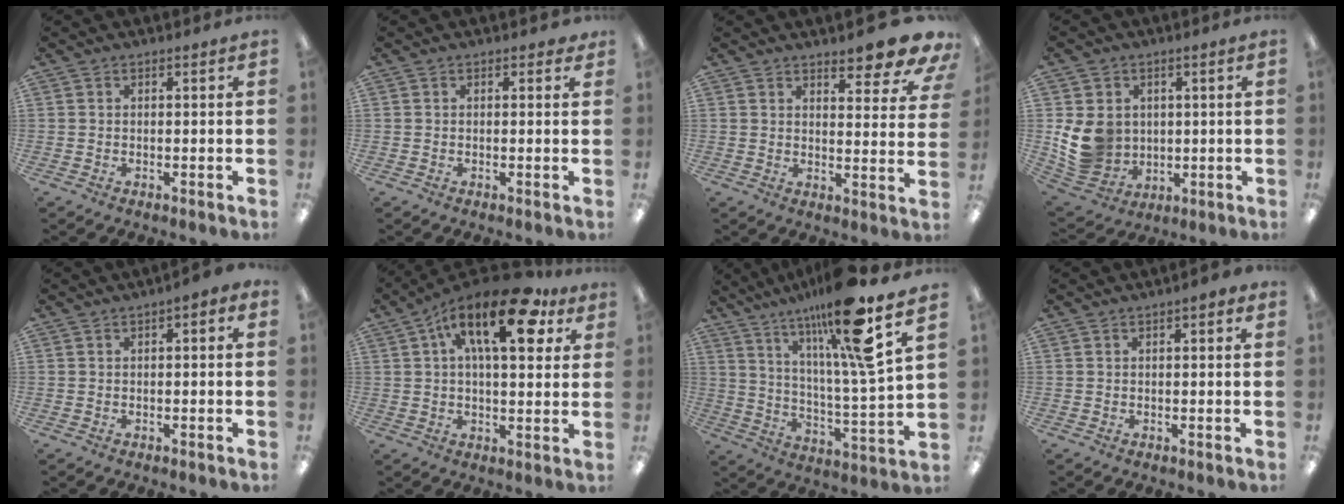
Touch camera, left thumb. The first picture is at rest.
{"total": 0.8, "force": [0.4, 0.6, 0.3], "torque": [0.000, 0.001, 0.004]}
{"total": 10.0, "force": [8.3, 2.6, 5.0], "torque": [-0.047, -0.066, 0.139]}
{"total": 11.2, "force": [1.0, 10.1, 4.7], "torque": [-0.120, -0.004, 0.028]}
{"total": 1.5, "force": [-0.6, 0.6, 1.2], "torque": [-0.021, 0.005, -0.011]}
{"total": 19.3, "force": [8.2, 8.3, 15.3], "torque": [-0.236, -0.024, 0.126]}
{"total": 20.5, "force": [14.6, 1.6, 14.3], "torque": [-0.247, -0.082, 0.220]}
{"total": 1.5, "force": [0.3, 0.5, 1.4], "torque": [-0.020, 0.003, 0.003]}